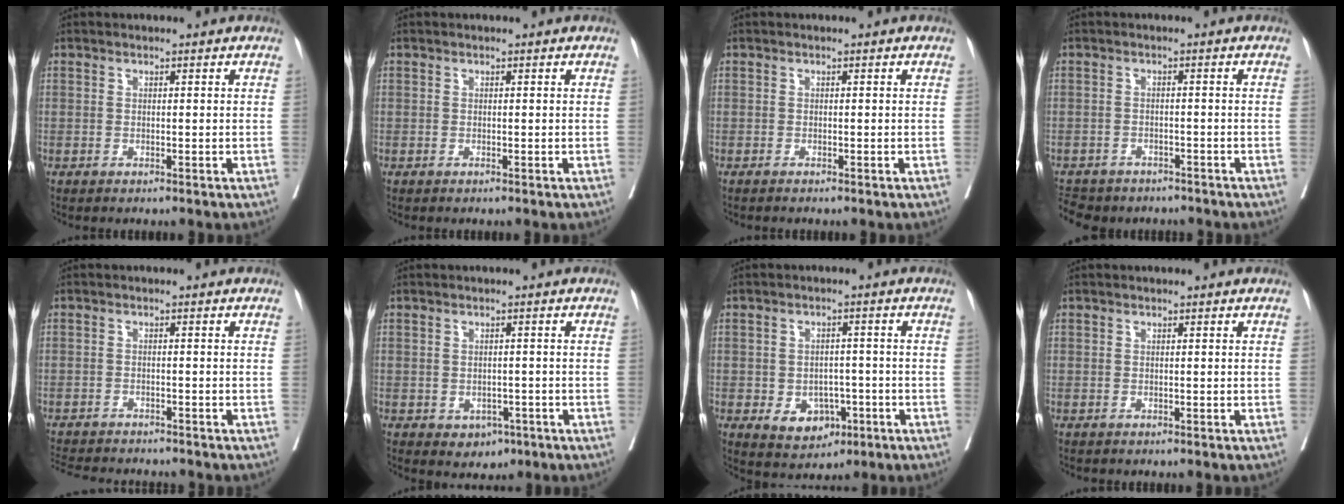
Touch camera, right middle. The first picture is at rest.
{"total": 0.0}
{"total": 0.8, "force": [-0.7, -0.1, 0.4], "torque": [-0.005, -0.002, -0.010]}
{"total": 8.9, "force": [-7.5, 4.1, 2.4], "torque": [-0.050, -0.001, -0.097]}
{"total": 9.5, "force": [-8.8, 1.8, 3.2], "torque": [-0.053, -0.009, -0.123]}
{"total": 3.1, "force": [-1.4, 2.3, 1.6], "torque": [-0.012, 0.002, -0.008]}
{"total": 6.1, "force": [-2.2, 4.6, 3.4], "torque": [-0.043, 0.003, -0.022]}
{"total": 0.0}